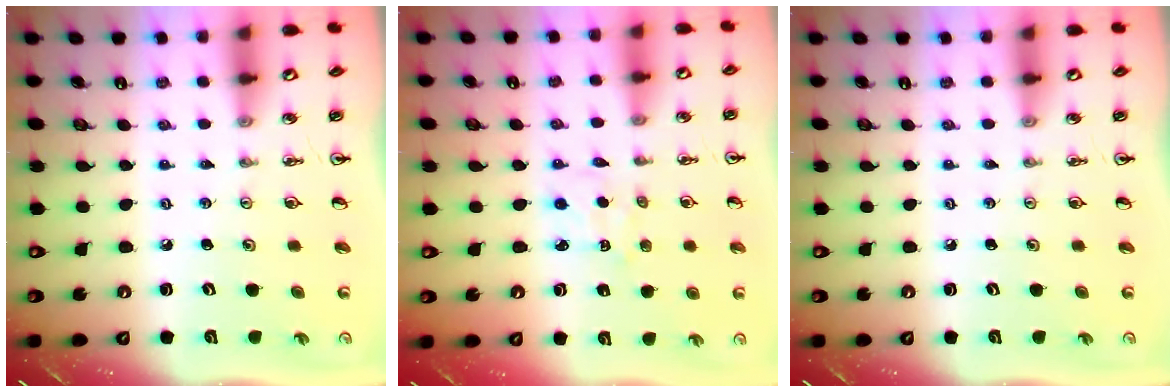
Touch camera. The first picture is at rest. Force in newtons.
{"total": 2.9, "press": 2.9, "slide": 0.4}
{"total": 0.0}